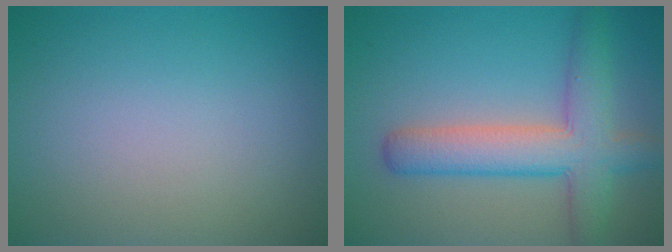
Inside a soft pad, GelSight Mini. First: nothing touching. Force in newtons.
{"total": 6.1, "press": 6.1, "slide": 0.3}